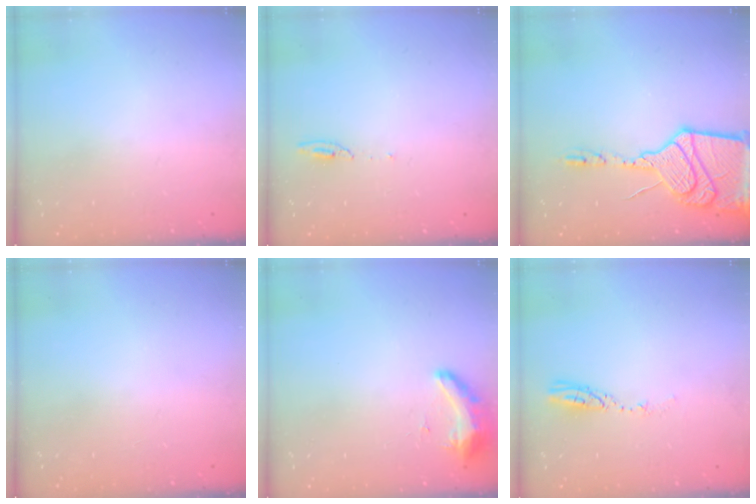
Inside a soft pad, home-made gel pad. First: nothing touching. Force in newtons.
{"total": 4.1, "press": 4.0, "slide": 0.7}
{"total": 24.1, "press": 21.5, "slide": 10.8}
{"total": 0.0}
{"total": 8.5, "press": 8.3, "slide": 1.6}
{"total": 4.0, "press": 3.9, "slide": 0.5}